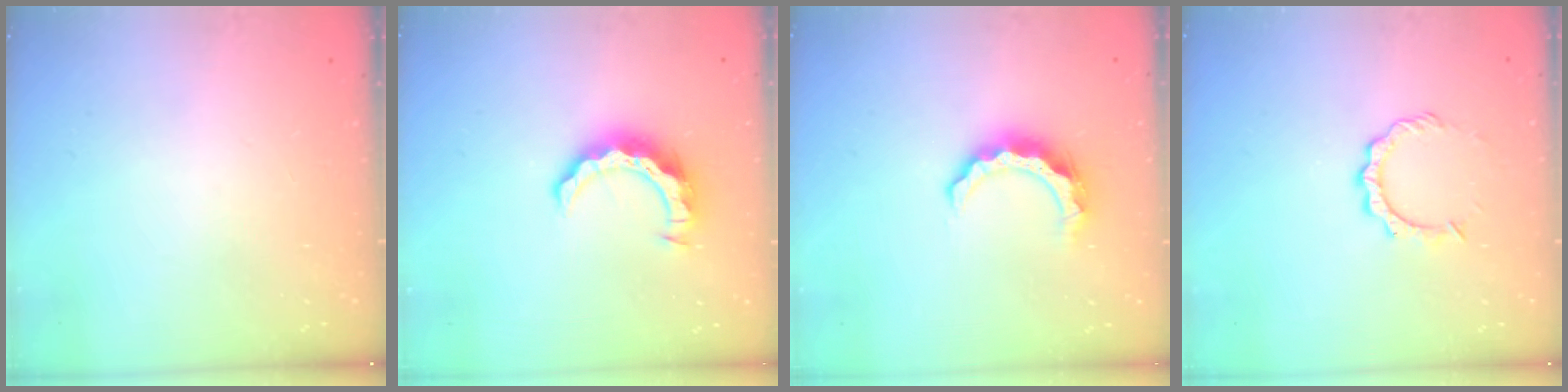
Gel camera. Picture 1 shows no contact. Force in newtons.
{"total": 8.9, "press": 8.9, "slide": 0.9}
{"total": 7.7, "press": 7.7, "slide": 0.4}
{"total": 5.5, "press": 5.5, "slide": 0.3}